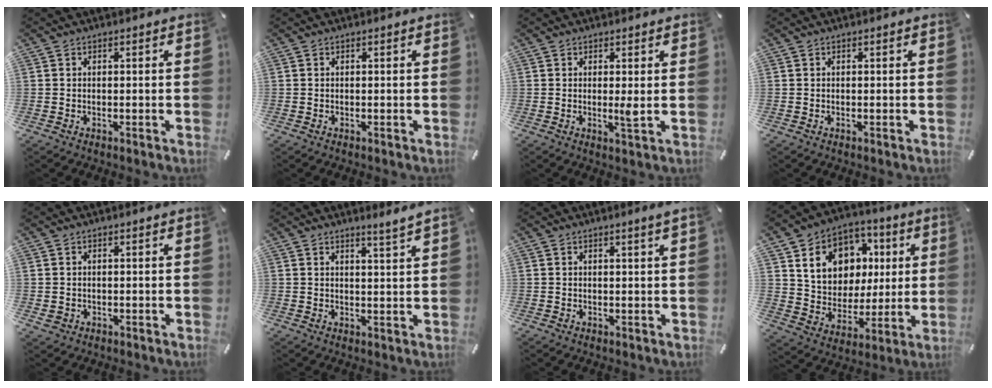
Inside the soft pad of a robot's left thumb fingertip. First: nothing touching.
{"total": 0.0}
{"total": 2.8, "force": [0.2, 0.1, 2.8], "torque": [-0.041, -0.012, 0.002]}
{"total": 0.0}
{"total": 1.3, "force": [-0.2, 1.2, 0.4], "torque": [-0.008, 0.005, -0.005]}
{"total": 3.8, "force": [3.5, -0.8, 1.2], "torque": [-0.024, -0.029, 0.061]}
{"total": 1.7, "force": [0.8, 0.0, 1.6], "torque": [-0.028, -0.001, 0.013]}
{"total": 14.5, "force": [4.4, 12.5, 5.9], "torque": [-0.096, -0.011, 0.090]}